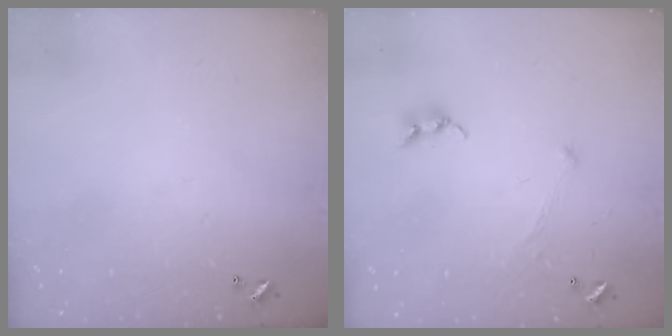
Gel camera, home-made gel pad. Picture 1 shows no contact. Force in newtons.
{"total": 0.0}